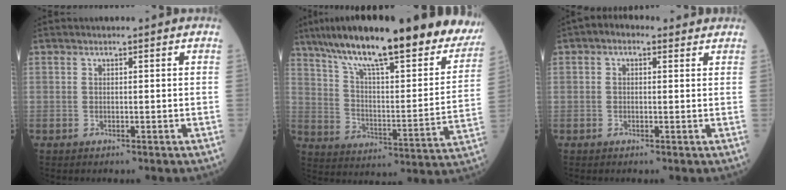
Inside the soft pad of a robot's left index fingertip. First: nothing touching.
{"total": 31.5, "force": [24.6, 6.0, 18.8], "torque": [-0.284, -0.015, 0.335]}
{"total": 3.0, "force": [1.7, 1.8, 1.7], "torque": [-0.031, 0.026, 0.022]}